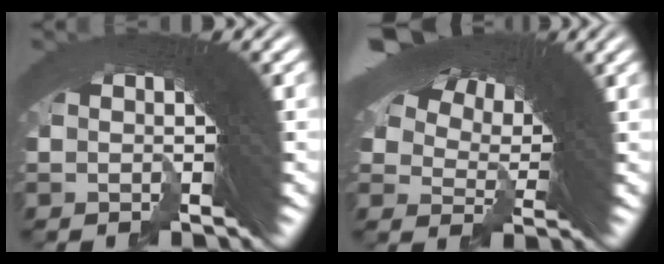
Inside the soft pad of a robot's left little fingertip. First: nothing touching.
{"total": 6.4, "force": [3.6, 3.8, 3.6], "torque": [-0.059, 0.003, 0.061]}